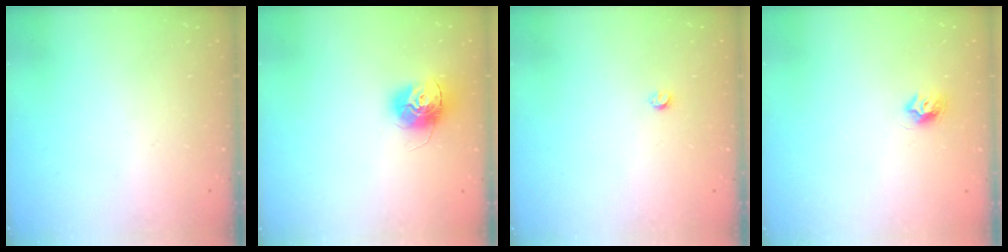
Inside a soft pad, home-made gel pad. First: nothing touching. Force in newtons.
{"total": 13.6, "press": 13.5, "slide": 1.3}
{"total": 2.9, "press": 2.8, "slide": 0.5}
{"total": 7.1, "press": 7.1, "slide": 0.5}